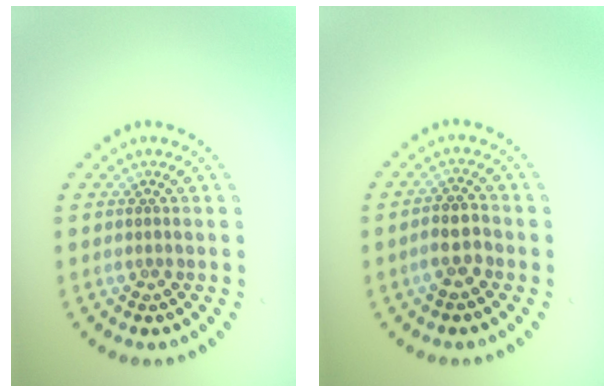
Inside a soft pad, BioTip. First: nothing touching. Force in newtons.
{"total": 2.5, "press": 2.2, "slide": 1.1}